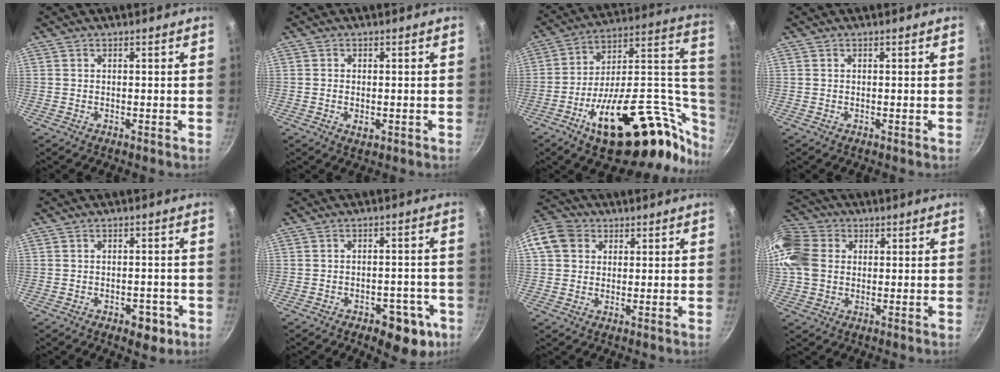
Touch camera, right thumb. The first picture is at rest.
{"total": 2.2, "force": [-0.5, 1.4, 1.6], "torque": [-0.026, -0.003, -0.007]}
{"total": 34.6, "force": [-10.2, 16.5, 28.7], "torque": [-0.370, 0.063, -0.152]}
{"total": 0.0}
{"total": 5.0, "force": [-2.4, 2.8, 3.3], "torque": [-0.026, 0.017, -0.022]}
{"total": 10.0, "force": [-4.8, 5.4, 6.8], "torque": [-0.046, 0.028, -0.052]}
{"total": 9.7, "force": [2.5, 8.2, 4.4], "torque": [-0.073, 0.020, 0.032]}
{"total": 17.5, "force": [2.5, 14.3, 9.8], "torque": [-0.221, 0.032, 0.035]}